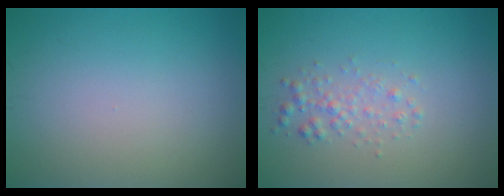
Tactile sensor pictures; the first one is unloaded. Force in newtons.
{"total": 1.7, "press": 1.7, "slide": 0.0}